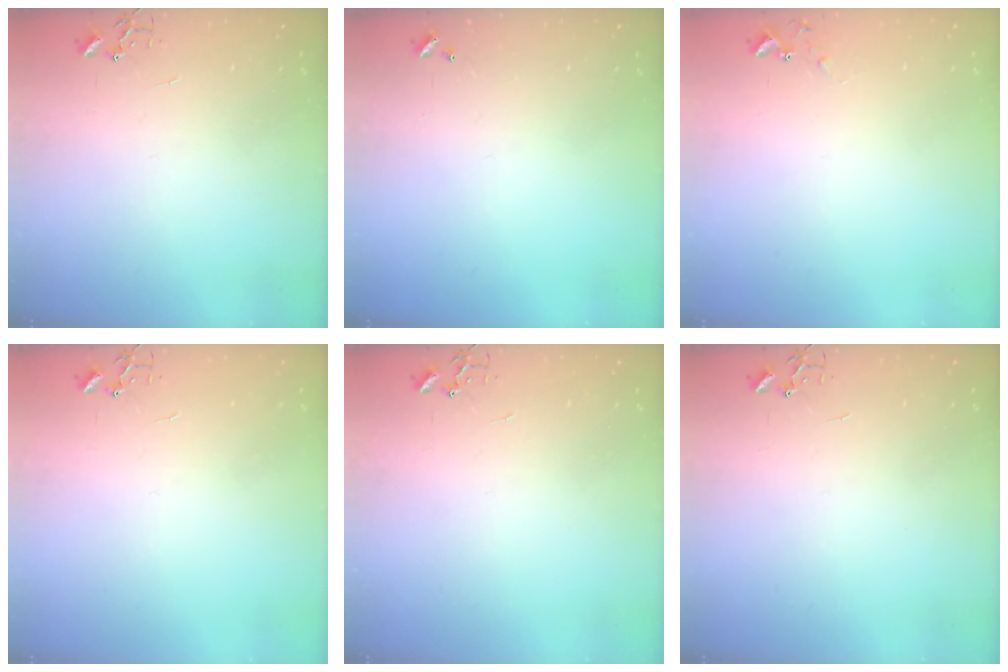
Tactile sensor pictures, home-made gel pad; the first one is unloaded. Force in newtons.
{"total": 0.0}
{"total": 5.0, "press": 5.0, "slide": 0.5}
{"total": 0.0}
{"total": 0.0}
{"total": 0.0}